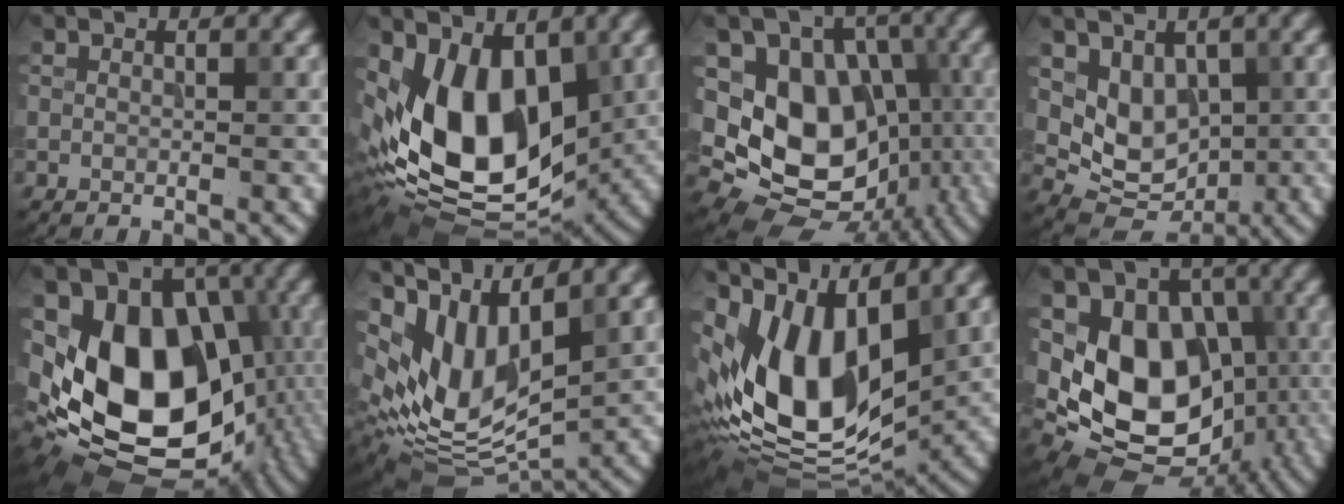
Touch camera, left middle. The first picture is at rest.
{"total": 12.0, "force": [1.1, 7.4, 9.3], "torque": [-0.168, -0.023, 0.016]}
{"total": 12.8, "force": [-1.6, 10.3, 7.4], "torque": [-0.123, -0.003, -0.032]}
{"total": 5.3, "force": [1.3, 4.0, 3.2], "torque": [-0.054, -0.011, 0.029]}
{"total": 15.8, "force": [-0.8, 11.7, 10.6], "torque": [-0.183, -0.008, -0.011]}
{"total": 10.0, "force": [4.2, 5.0, 7.6], "torque": [-0.162, -0.008, 0.083]}
{"total": 12.9, "force": [2.6, 7.1, 10.5], "torque": [-0.209, -0.010, 0.048]}
{"total": 11.7, "force": [-1.0, 9.0, 7.4], "torque": [-0.119, -0.019, -0.011]}